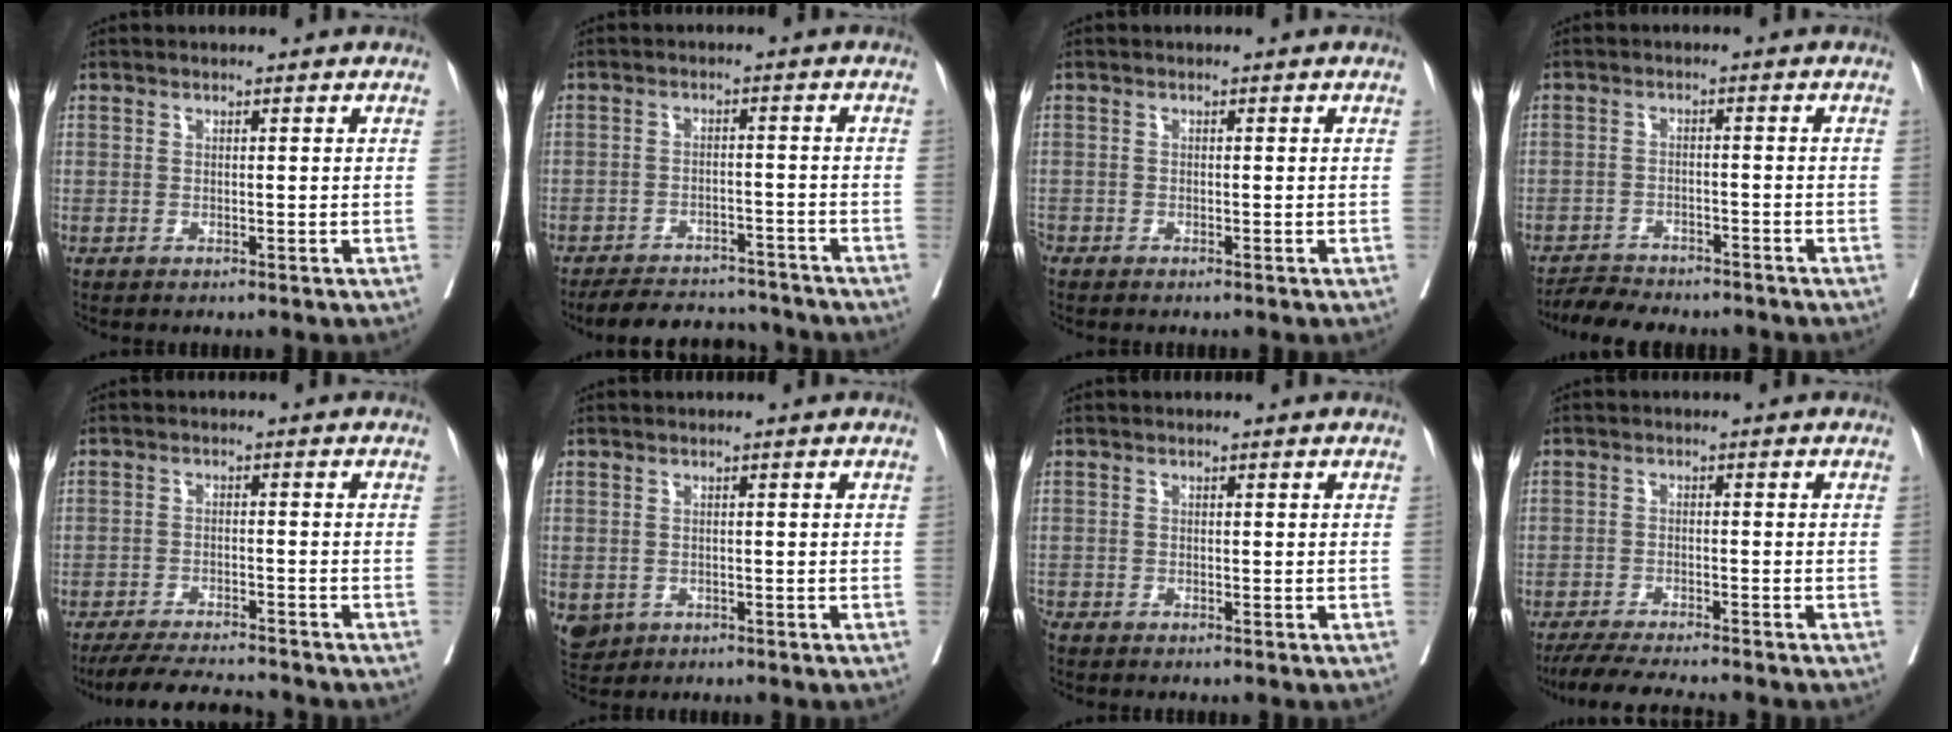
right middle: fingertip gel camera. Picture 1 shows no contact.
{"total": 11.3, "force": [-10.5, 2.9, 2.6], "torque": [-0.037, 0.008, -0.143]}
{"total": 0.9, "force": [-0.8, -0.1, 0.2], "torque": [-0.005, -0.003, -0.018]}
{"total": 6.6, "force": [-6.2, 1.4, 1.6], "torque": [-0.023, -0.008, -0.095]}
{"total": 9.7, "force": [-9.0, 0.7, 3.4], "torque": [-0.051, -0.008, -0.139]}
{"total": 3.2, "force": [-1.4, 2.7, 1.0], "torque": [-0.015, -0.002, -0.015]}
{"total": 1.1, "force": [-1.0, 0.0, 0.2], "torque": [-0.007, -0.005, -0.022]}
{"total": 8.2, "force": [-7.4, 0.2, 3.7], "torque": [-0.051, -0.019, -0.119]}